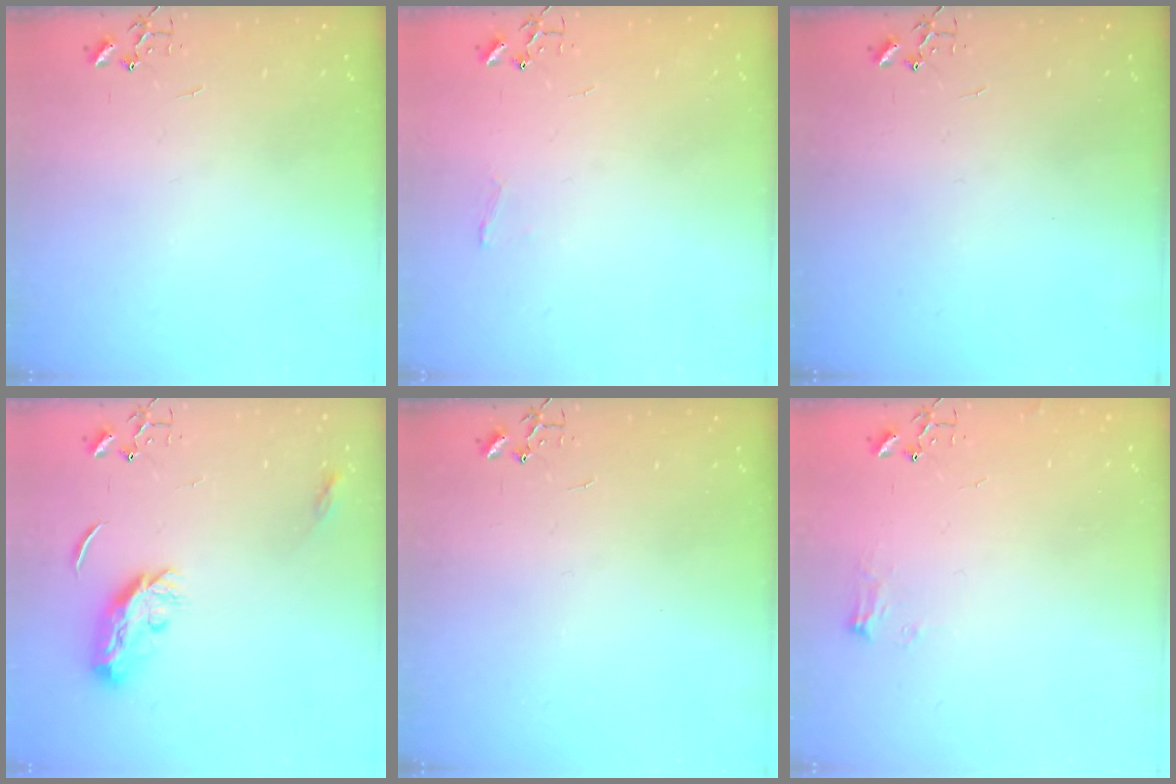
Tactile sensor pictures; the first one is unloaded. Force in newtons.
{"total": 4.8, "press": 4.8, "slide": 0.6}
{"total": 0.0}
{"total": 9.9, "press": 9.9, "slide": 0.3}
{"total": 0.0}
{"total": 6.8, "press": 6.8, "slide": 0.8}